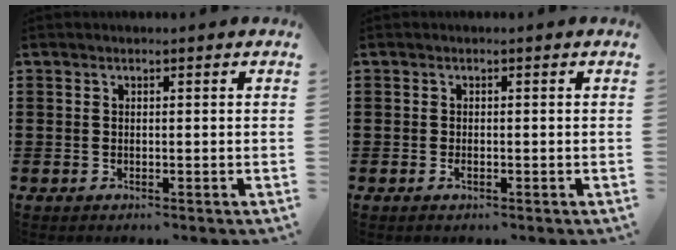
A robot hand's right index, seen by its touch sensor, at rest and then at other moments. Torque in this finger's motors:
{"motor_torque": [1.03, 1.10, 0.01, 0.03]}